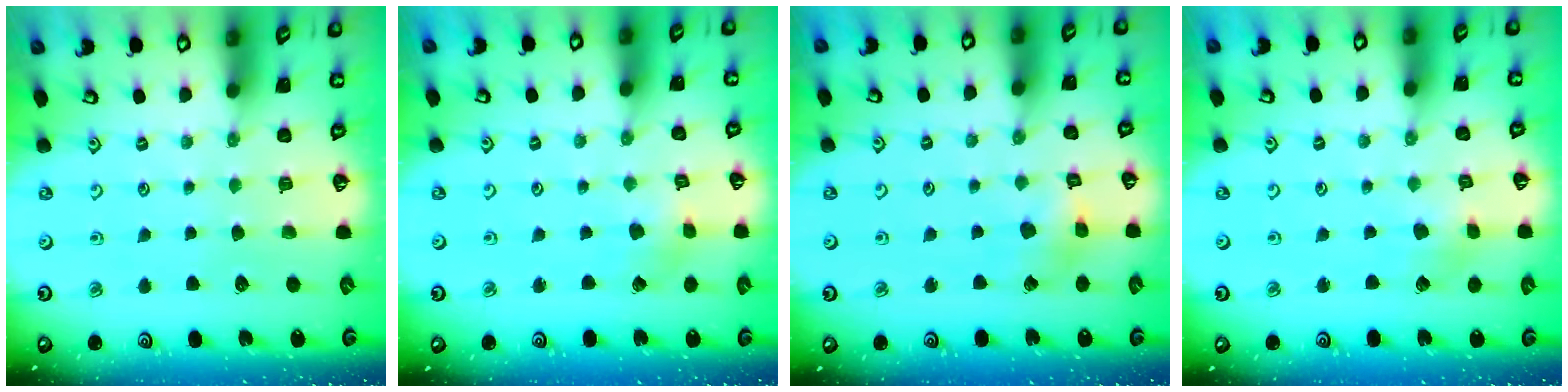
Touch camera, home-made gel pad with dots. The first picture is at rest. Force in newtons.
{"total": 2.6, "press": 2.6, "slide": 0.3}
{"total": 5.2, "press": 5.2, "slide": 0.5}
{"total": 3.0, "press": 3.0, "slide": 0.2}